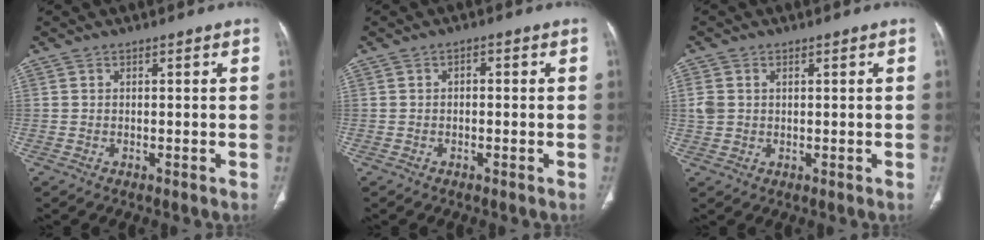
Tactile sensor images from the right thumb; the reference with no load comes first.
{"total": 1.2, "force": [-0.1, 0.8, 0.9], "torque": [-0.008, 0.006, -0.005]}
{"total": 3.2, "force": [0.5, 2.6, 1.7], "torque": [-0.038, 0.001, 0.013]}